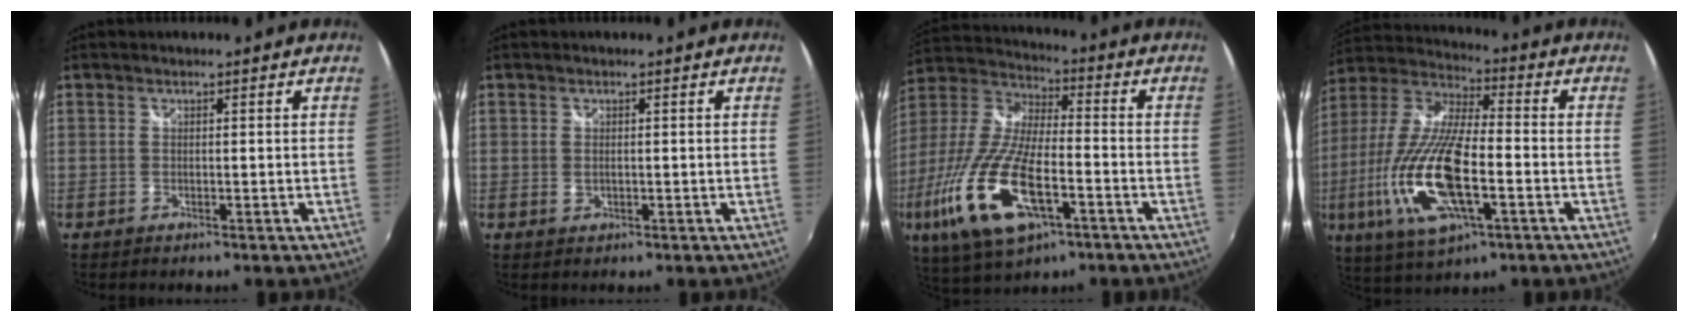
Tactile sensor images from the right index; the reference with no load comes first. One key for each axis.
{"total": 1.0, "fx": 0.0, "fy": 0.7, "fz": 0.7, "tx": -0.013, "ty": 0.002, "tz": 0.001}
{"total": 22.3, "fx": -8.8, "fy": 8.5, "fz": 18.7, "tx": -0.399, "ty": -0.046, "tz": -0.163}
{"total": 20.3, "fx": -5.7, "fy": 6.6, "fz": 18.3, "tx": -0.383, "ty": -0.023, "tz": -0.107}